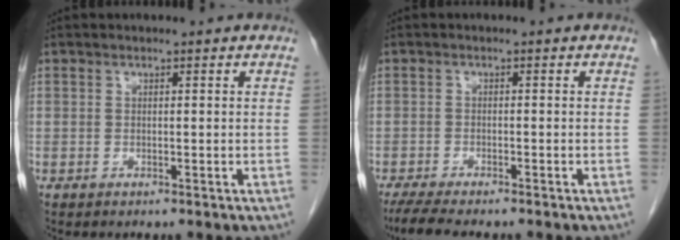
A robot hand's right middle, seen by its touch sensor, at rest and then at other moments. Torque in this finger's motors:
{"motor_torque": [0.07, -0.03, 0.02, 0.03]}